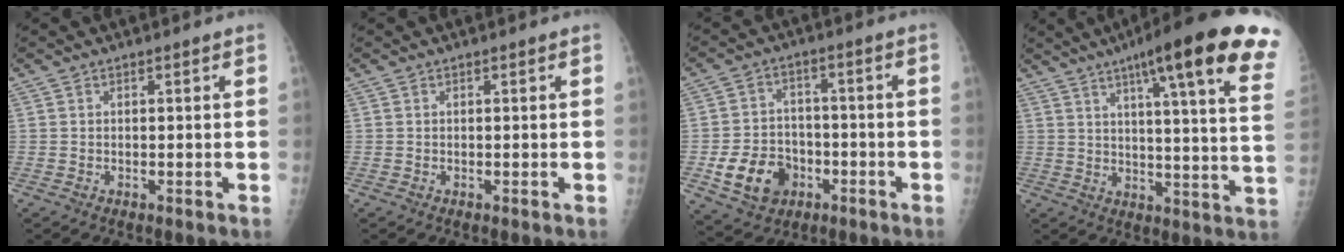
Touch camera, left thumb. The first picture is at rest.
{"total": 0.0}
{"total": 10.6, "force": [-3.8, 8.4, 5.2], "torque": [-0.063, 0.021, -0.056]}
{"total": 25.2, "force": [14.6, 3.2, 20.3], "torque": [-0.256, -0.037, 0.183]}